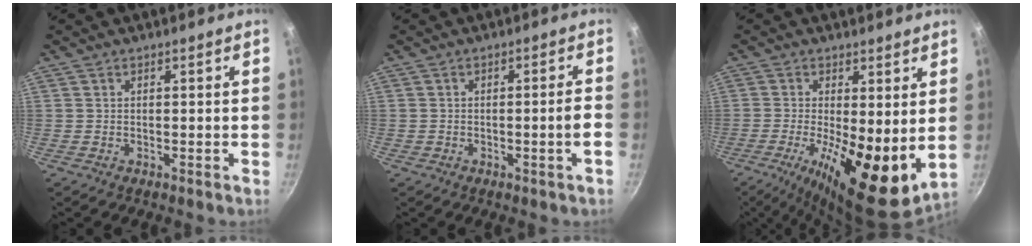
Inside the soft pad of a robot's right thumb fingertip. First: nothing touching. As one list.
[{"total": 3.0, "force": [-1.0, -0.3, 2.8], "torque": [-0.040, 0.016, -0.009]}, {"total": 15.3, "force": [-1.3, 5.5, 14.2], "torque": [-0.218, -0.028, -0.017]}]